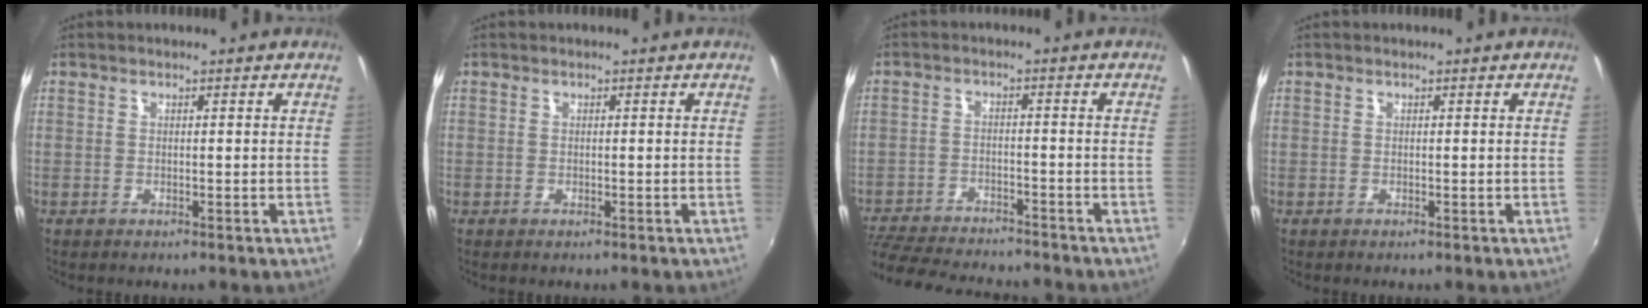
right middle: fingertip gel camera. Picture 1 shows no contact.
{"total": 0.0}
{"total": 15.7, "force": [-14.0, 3.2, 6.3], "torque": [-0.145, -0.021, -0.220]}
{"total": 0.0}